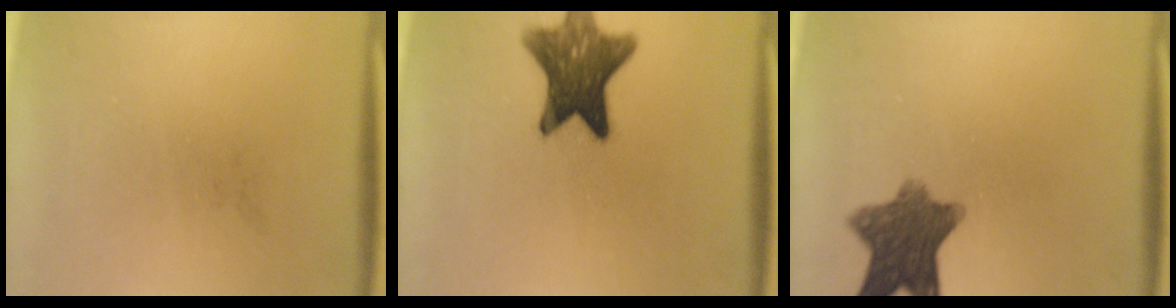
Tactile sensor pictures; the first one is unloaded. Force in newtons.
{"total": 11.5}
{"total": 9.5}